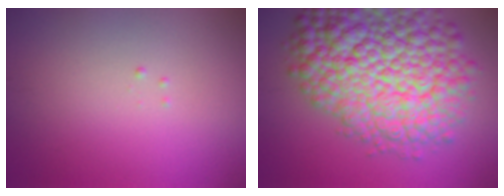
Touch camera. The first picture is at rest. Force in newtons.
{"total": 13.0, "press": 12.9, "slide": 0.5}